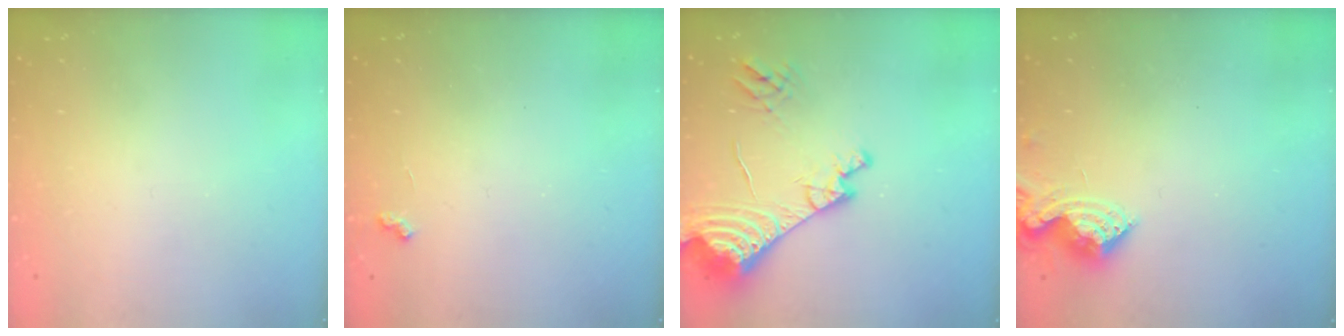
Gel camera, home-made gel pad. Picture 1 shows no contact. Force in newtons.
{"total": 2.9, "press": 2.8, "slide": 0.6}
{"total": 16.6, "press": 16.5, "slide": 1.8}
{"total": 8.7, "press": 8.7, "slide": 0.3}